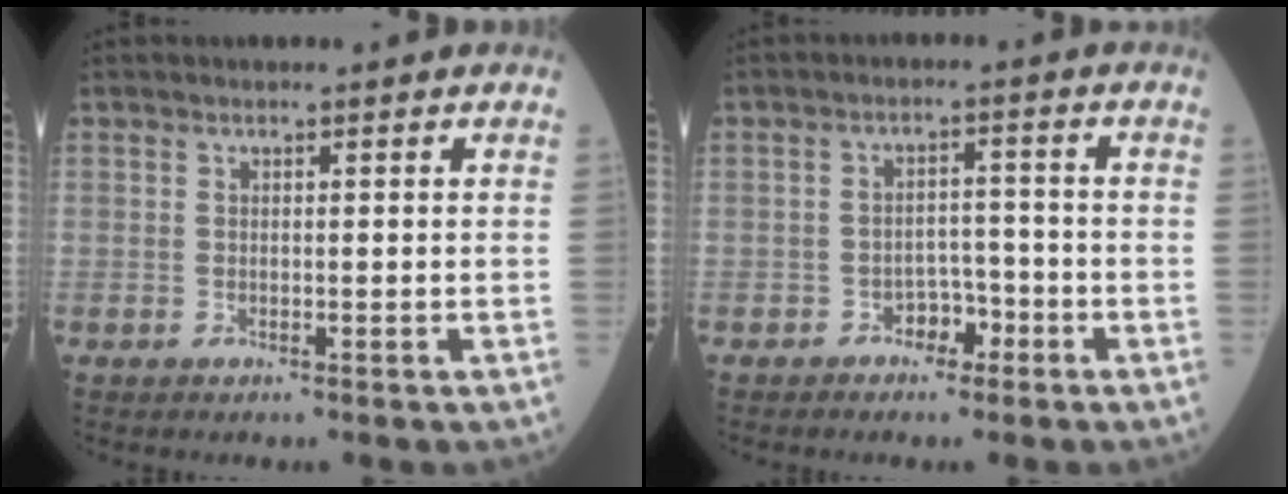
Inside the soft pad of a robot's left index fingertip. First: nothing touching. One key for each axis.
{"total": 3.4, "fx": -2.3, "fy": 2.0, "fz": 1.5, "tx": -0.018, "ty": 0.009, "tz": -0.038}